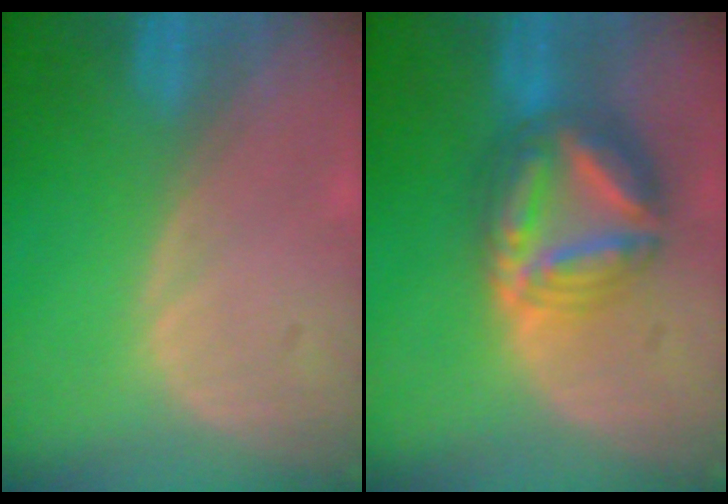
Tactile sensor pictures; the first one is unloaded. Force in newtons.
{"total": 8.1, "press": 8.1, "slide": 0.8}